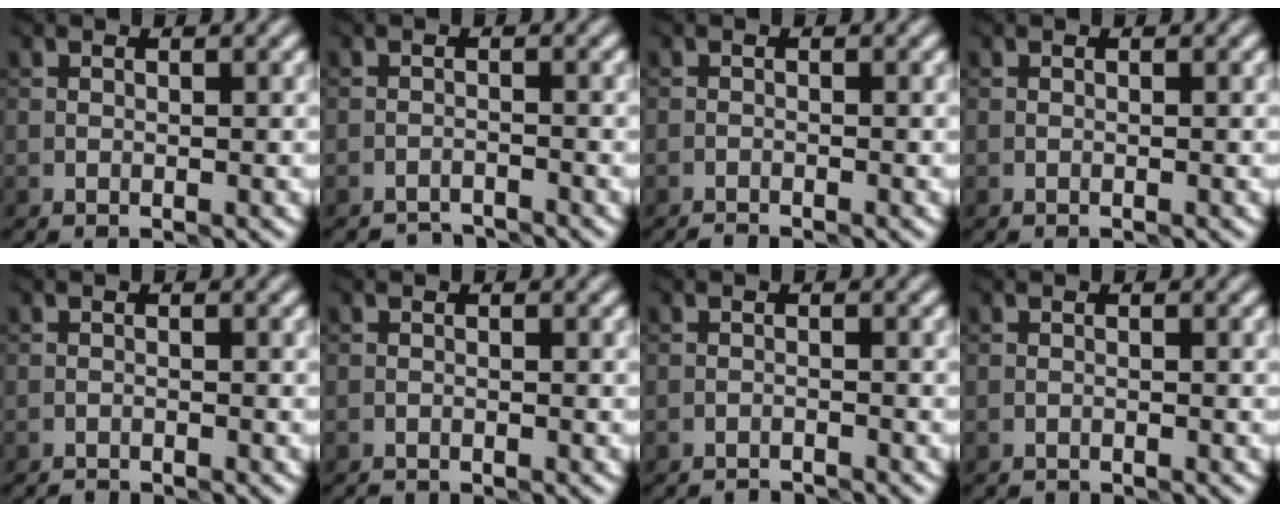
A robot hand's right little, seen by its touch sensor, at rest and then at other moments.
{"total": 2.7, "force": [-2.7, 0.3, 0.2], "torque": [0.000, -0.003, -0.052]}
{"total": 1.3, "force": [-1.2, -0.1, 0.1], "torque": [0.000, -0.004, -0.029]}
{"total": 0.0}
{"total": 1.4, "force": [-1.4, 0.0, 0.0], "torque": [0.002, -0.004, -0.032]}
{"total": 1.1, "force": [-1.1, 0.0, 0.0], "torque": [0.000, -0.005, -0.025]}
{"total": 2.1, "force": [-2.1, 0.1, 0.2], "torque": [0.000, -0.005, -0.042]}
{"total": 1.0, "force": [-0.9, 0.0, -0.1], "torque": [0.002, -0.003, -0.023]}